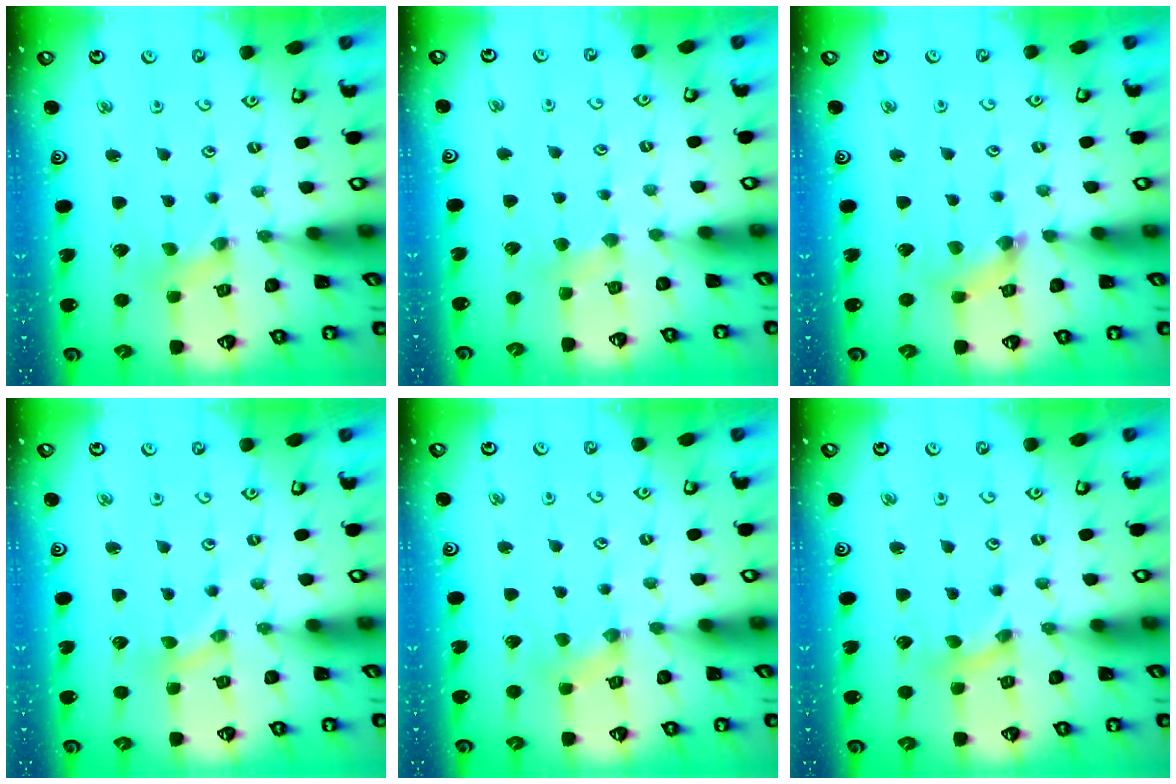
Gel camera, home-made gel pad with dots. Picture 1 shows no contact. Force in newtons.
{"total": 2.8, "press": 2.8, "slide": 0.6}
{"total": 3.6, "press": 3.6, "slide": 0.2}
{"total": 0.0}
{"total": 1.3, "press": 1.3, "slide": 0.3}
{"total": 0.0}